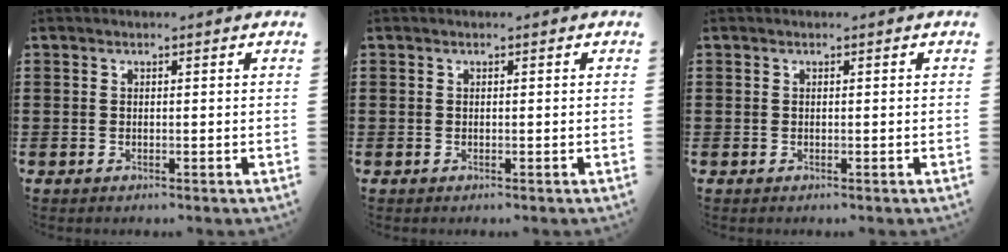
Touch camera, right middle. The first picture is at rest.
{"total": 0.0}
{"total": 0.0}